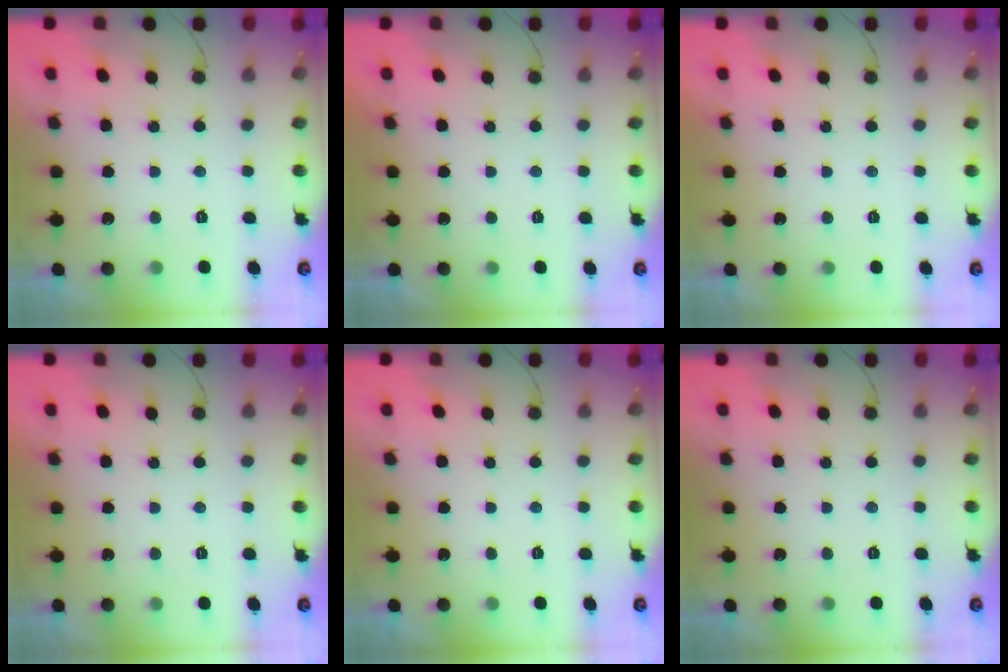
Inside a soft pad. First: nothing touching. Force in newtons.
{"total": 1.8, "press": 1.8, "slide": 0.0}
{"total": 1.7, "press": 1.7, "slide": 0.1}
{"total": 1.7, "press": 1.7, "slide": 0.1}
{"total": 0.0}
{"total": 0.0}